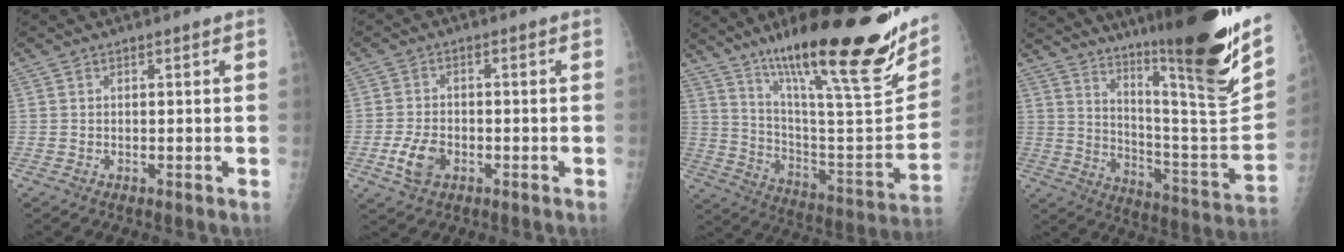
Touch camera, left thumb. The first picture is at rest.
{"total": 5.4, "force": [-1.9, 3.6, 3.6], "torque": [-0.068, 0.005, -0.036]}
{"total": 30.9, "force": [20.1, 5.6, 22.8], "torque": [-0.330, -0.077, 0.325]}
{"total": 27.7, "force": [18.8, 2.8, 20.1], "torque": [-0.289, -0.113, 0.290]}